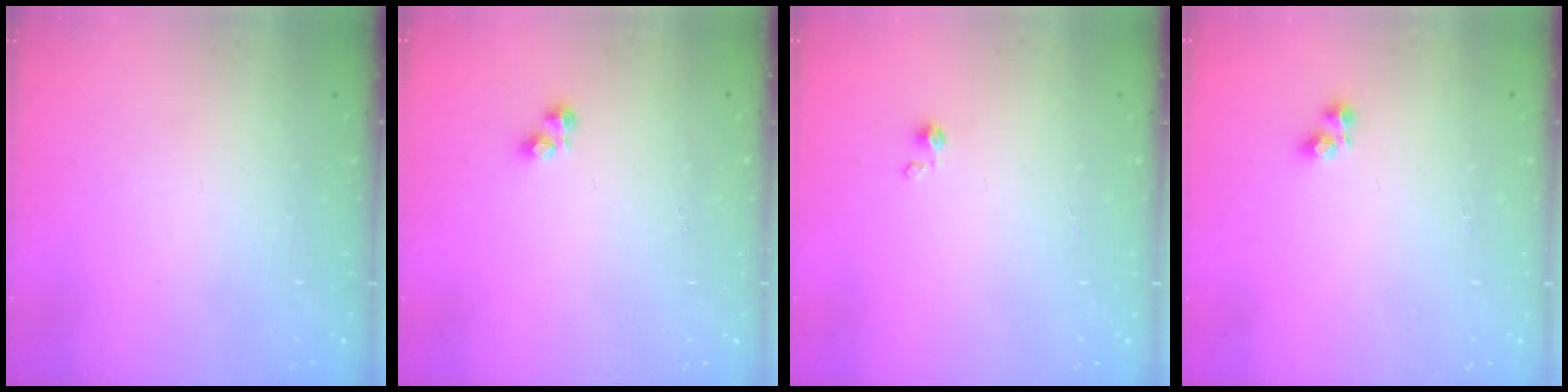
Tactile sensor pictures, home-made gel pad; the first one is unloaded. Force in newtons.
{"total": 2.4, "press": 2.4, "slide": 0.3}
{"total": 0.0}
{"total": 3.0, "press": 2.9, "slide": 0.6}